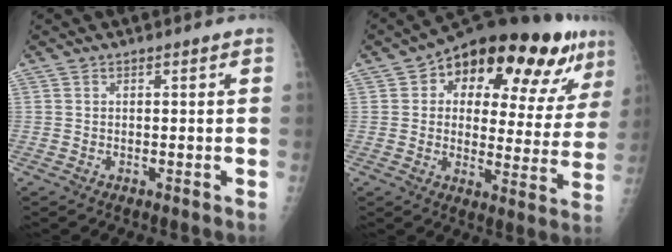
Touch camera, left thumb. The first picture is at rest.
{"total": 23.3, "force": [12.7, 10.3, 16.6], "torque": [-0.185, -0.014, 0.180]}